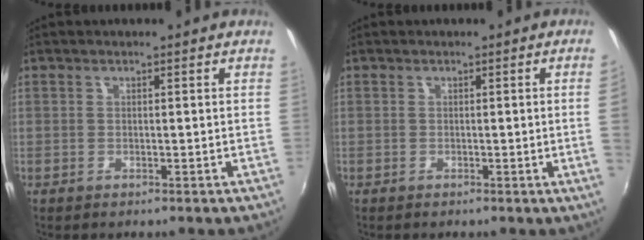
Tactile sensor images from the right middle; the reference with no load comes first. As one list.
[{"total": 2.5, "force": [0.0, -1.5, 2.0], "torque": [-0.022, -0.015, 0.004]}]